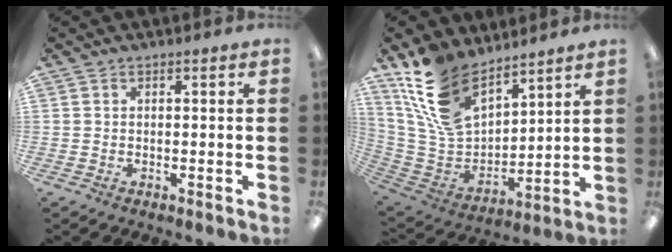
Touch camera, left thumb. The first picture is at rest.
{"total": 17.9, "force": [12.2, 9.5, 9.1], "torque": [-0.208, -0.056, 0.235]}